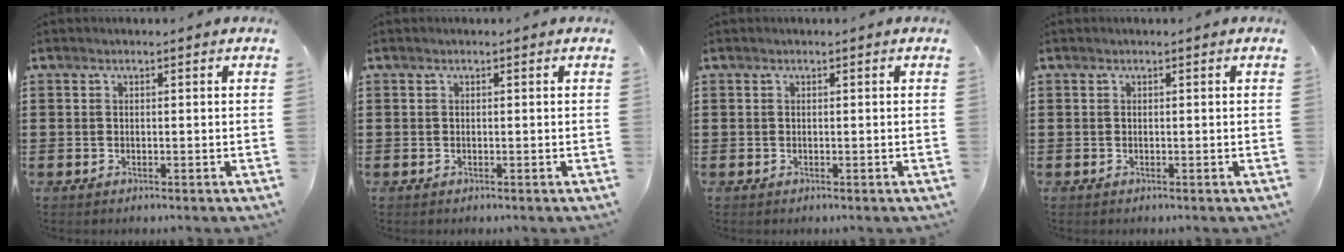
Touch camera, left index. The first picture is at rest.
{"total": 0.0}
{"total": 0.0}
{"total": 0.0}